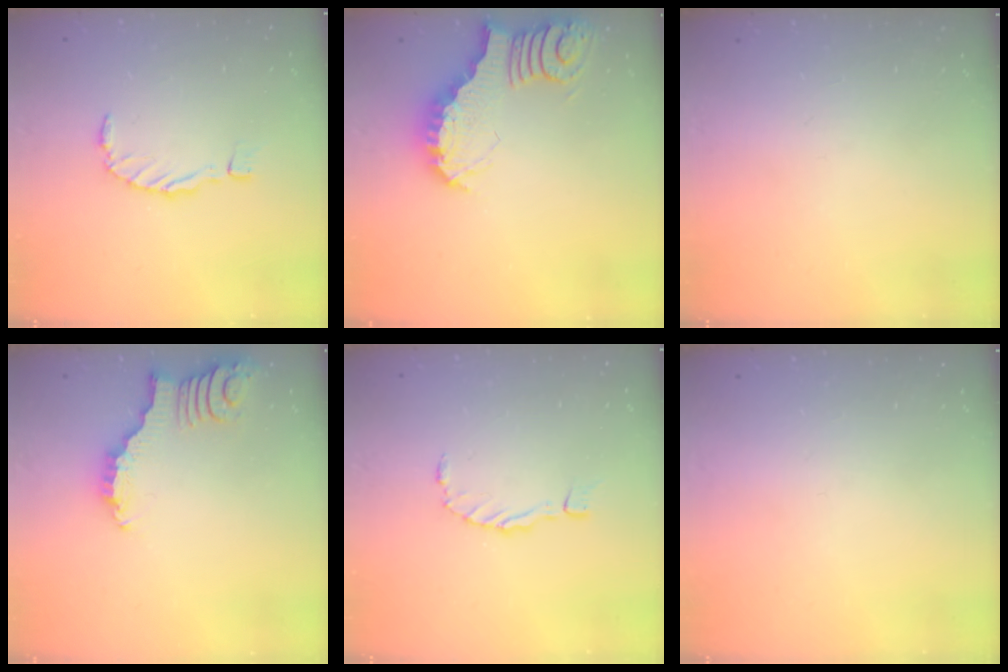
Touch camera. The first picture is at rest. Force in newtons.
{"total": 3.8, "press": 3.8, "slide": 0.4}
{"total": 0.0}
{"total": 2.8, "press": 2.8, "slide": 0.4}
{"total": 0.0}
{"total": 0.0}